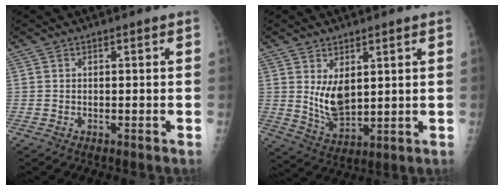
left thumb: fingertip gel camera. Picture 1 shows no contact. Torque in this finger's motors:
{"motor_torque": [1.04, 0.89, 0.74, -0.45, 0.10]}